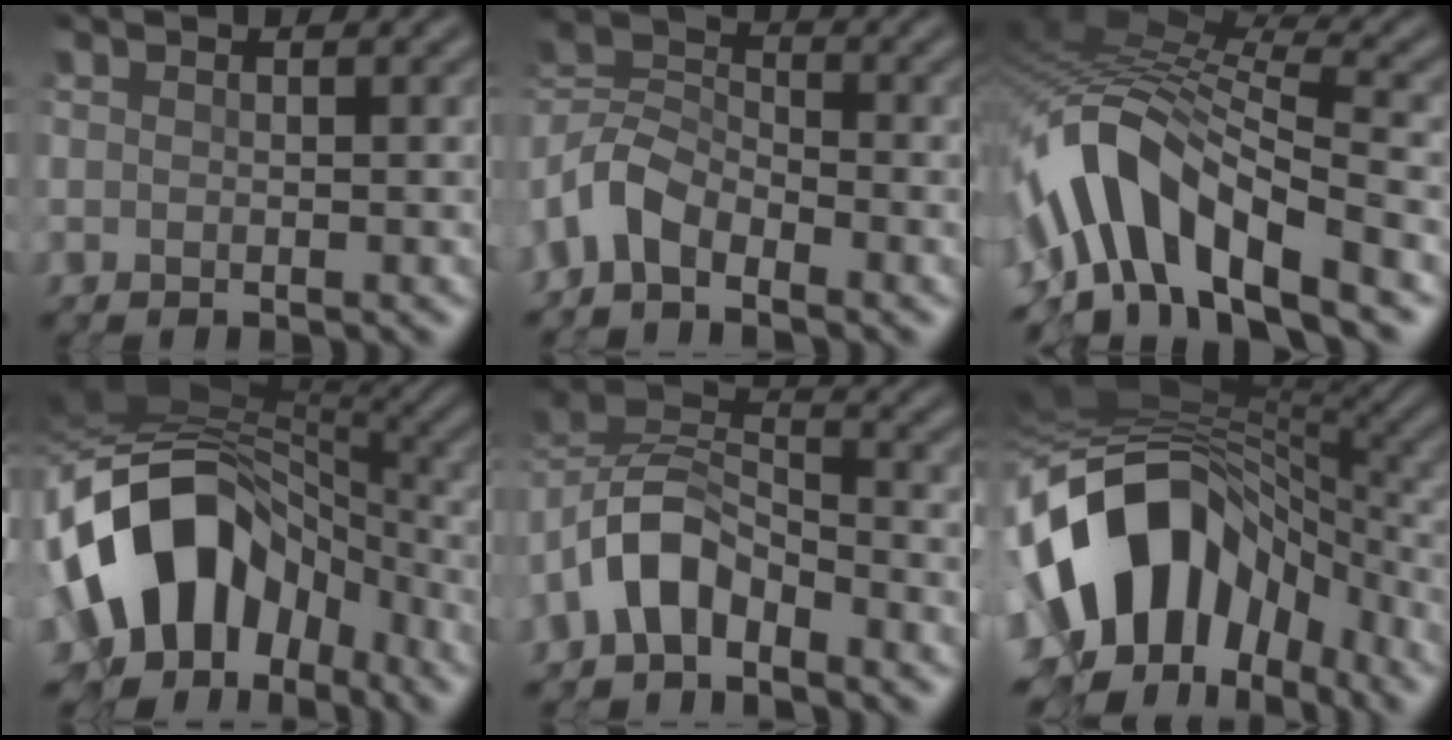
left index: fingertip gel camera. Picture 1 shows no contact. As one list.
[{"total": 4.7, "force": [-3.0, 2.5, 2.6], "torque": [-0.060, 0.007, -0.076]}, {"total": 10.8, "force": [-4.3, 4.5, 8.9], "torque": [-0.156, 0.024, -0.089]}, {"total": 14.2, "force": [-2.4, 9.7, 10.0], "torque": [-0.169, 0.001, -0.047]}, {"total": 5.1, "force": [-3.3, 2.5, 3.0], "torque": [-0.054, 0.014, -0.074]}, {"total": 15.0, "force": [-4.2, 10.7, 9.7], "torque": [-0.173, -0.011, -0.064]}]